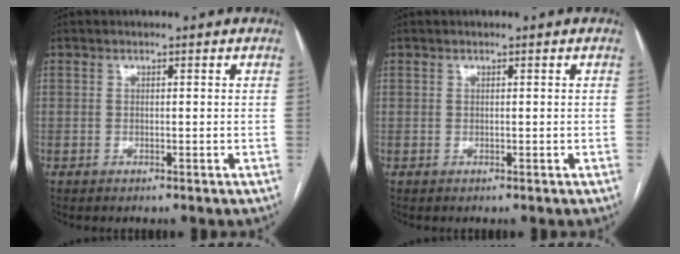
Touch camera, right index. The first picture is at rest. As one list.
[{"total": 0.0}]